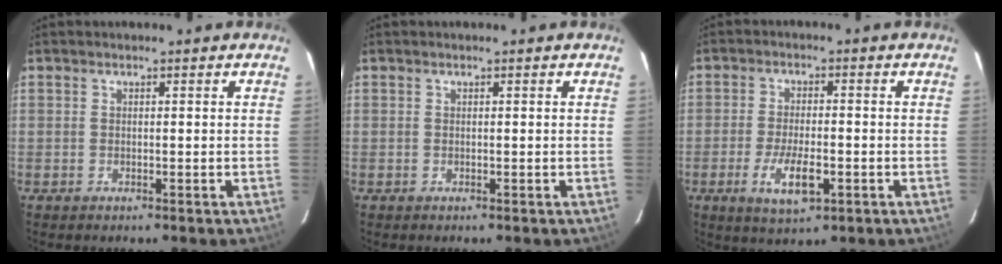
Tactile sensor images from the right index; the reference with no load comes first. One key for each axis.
{"total": 0.0}
{"total": 7.7, "fx": -3.0, "fy": 2.6, "fz": 6.6, "tx": -0.136, "ty": -0.016, "tz": -0.052}